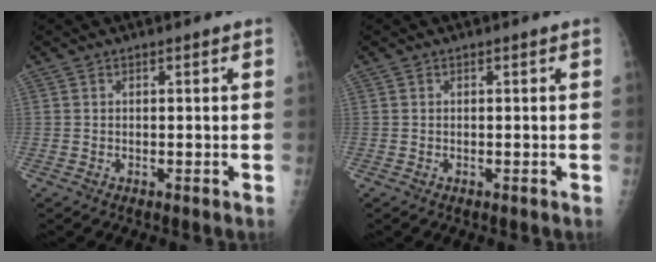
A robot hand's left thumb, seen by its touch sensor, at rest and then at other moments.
{"total": 0.0}